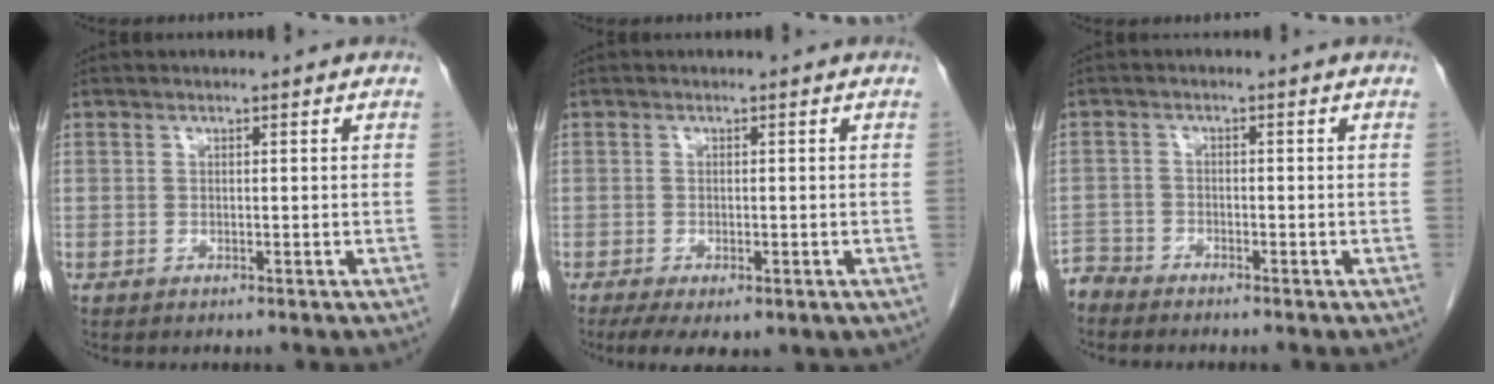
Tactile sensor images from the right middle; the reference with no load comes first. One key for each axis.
{"total": 7.3, "fx": -4.1, "fy": 3.4, "fz": 5.0, "tx": -0.080, "ty": -0.014, "tz": -0.057}
{"total": 3.0, "fx": -2.9, "fy": 0.5, "fz": -0.5, "tx": 0.013, "ty": -0.007, "tz": -0.058}